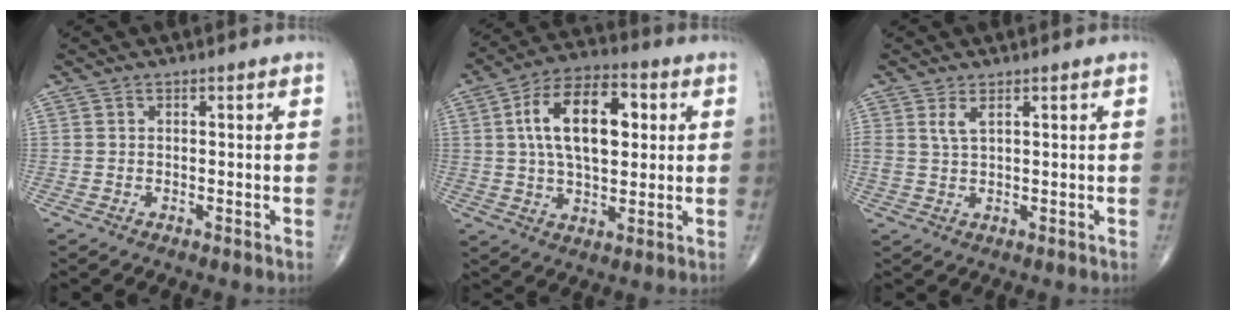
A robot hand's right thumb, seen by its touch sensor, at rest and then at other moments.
{"total": 16.3, "force": [3.2, 8.7, 13.3], "torque": [-0.212, 0.012, 0.051]}
{"total": 2.4, "force": [1.3, 0.8, 1.8], "torque": [-0.043, -0.003, 0.032]}